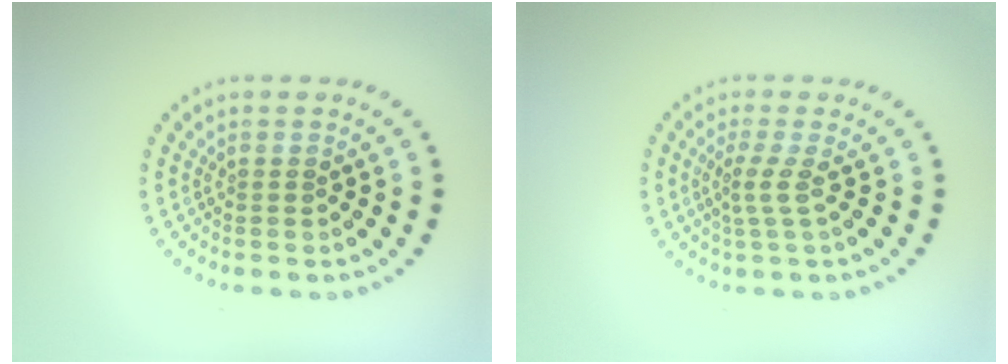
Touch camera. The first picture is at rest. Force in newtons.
{"total": 2.0, "press": 1.3, "slide": 1.5}